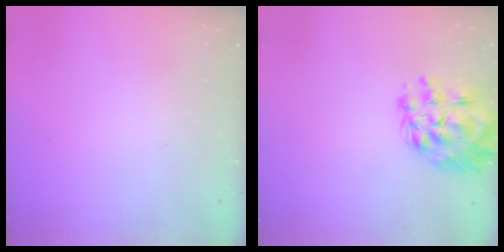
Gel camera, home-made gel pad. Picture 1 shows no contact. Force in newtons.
{"total": 13.2, "press": 12.5, "slide": 4.2}